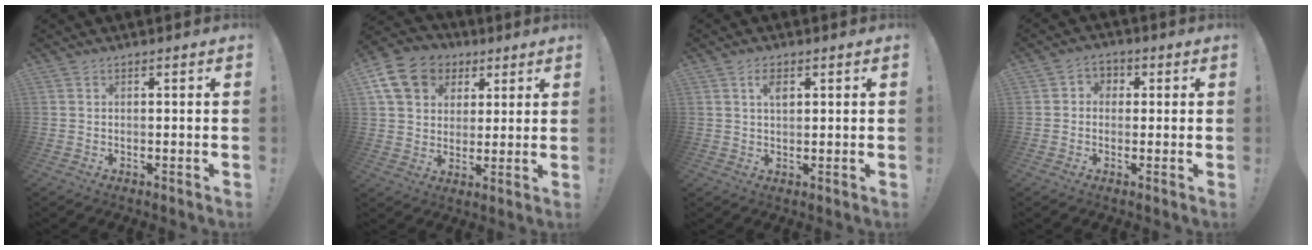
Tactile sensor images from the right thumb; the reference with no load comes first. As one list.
[{"total": 14.5, "force": [5.9, 11.6, 6.5], "torque": [-0.092, -0.022, 0.118]}, {"total": 3.5, "force": [1.6, 1.7, 2.6], "torque": [-0.040, -0.001, 0.024]}, {"total": 3.7, "force": [-0.5, 3.4, 1.3], "torque": [-0.018, 0.010, -0.008]}]